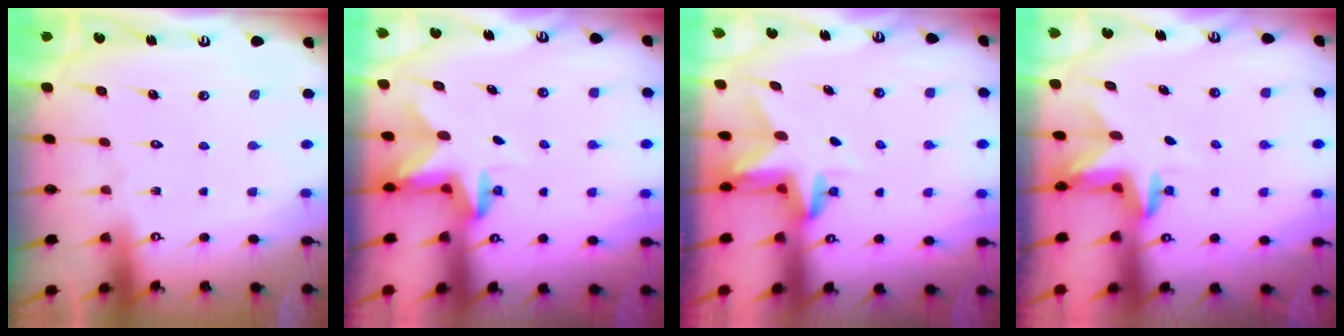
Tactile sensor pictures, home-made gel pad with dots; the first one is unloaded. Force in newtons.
{"total": 2.7, "press": 2.7, "slide": 0.5}
{"total": 3.0, "press": 3.0, "slide": 0.2}
{"total": 2.6, "press": 2.6, "slide": 0.2}